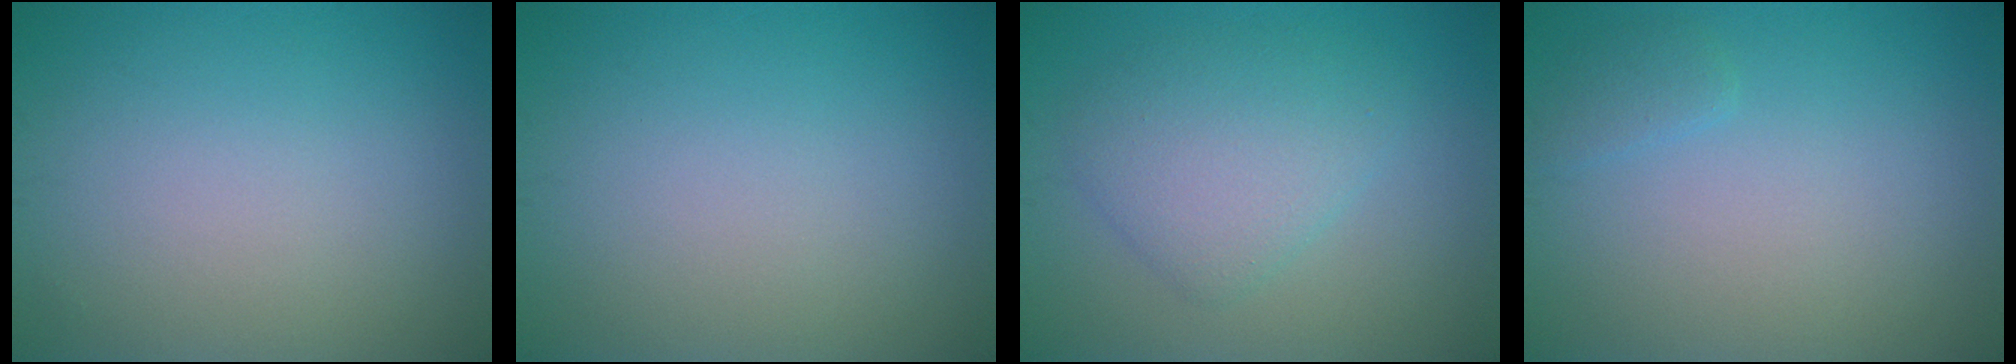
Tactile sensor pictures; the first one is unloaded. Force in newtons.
{"total": 0.0}
{"total": 4.3, "press": 4.3, "slide": 0.2}
{"total": 1.0, "press": 1.0, "slide": 0.0}